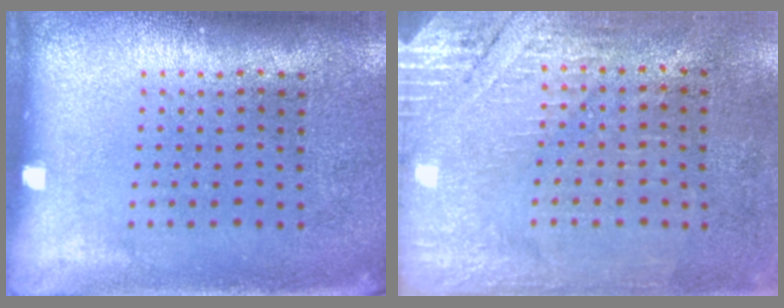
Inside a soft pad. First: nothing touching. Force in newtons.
{"total": 2.7, "press": 2.5, "slide": 1.1}